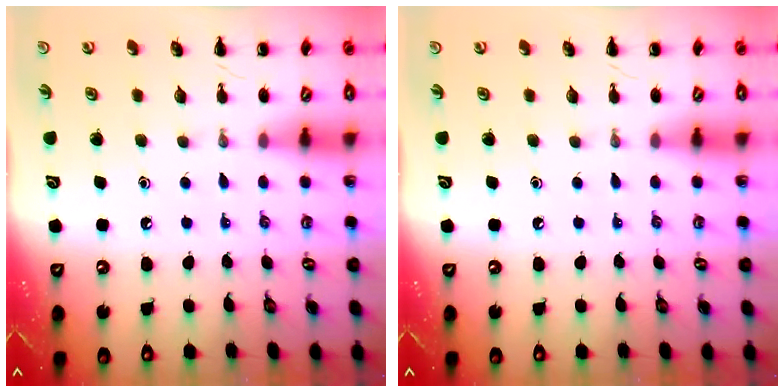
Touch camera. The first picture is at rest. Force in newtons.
{"total": 0.0}